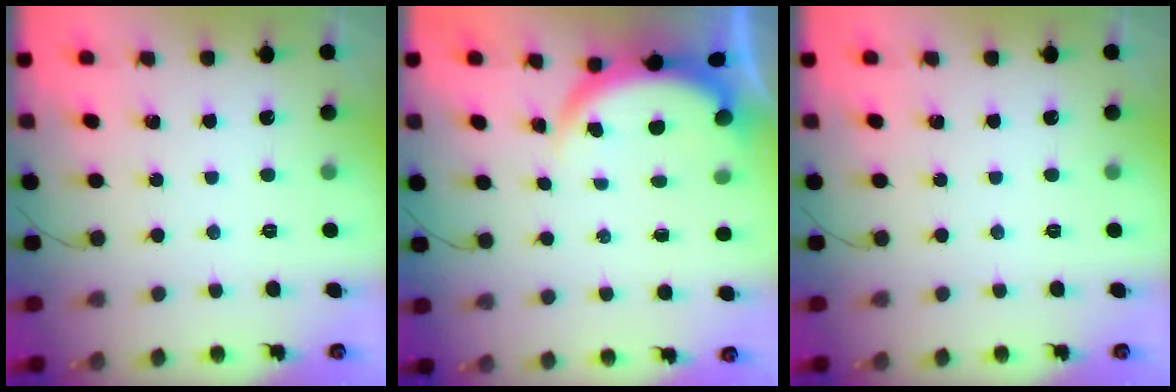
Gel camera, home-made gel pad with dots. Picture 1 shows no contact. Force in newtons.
{"total": 3.8, "press": 3.8, "slide": 0.1}
{"total": 0.0}